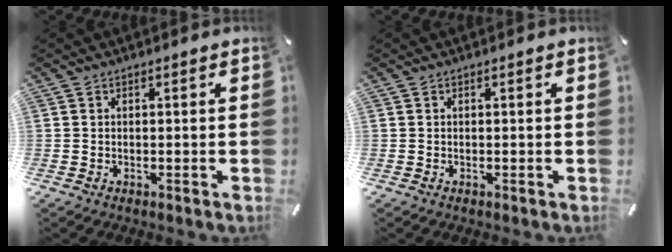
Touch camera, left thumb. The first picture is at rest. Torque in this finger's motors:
{"motor_torque": [0.01, 0.01, 0.00, -0.01, 0.00]}